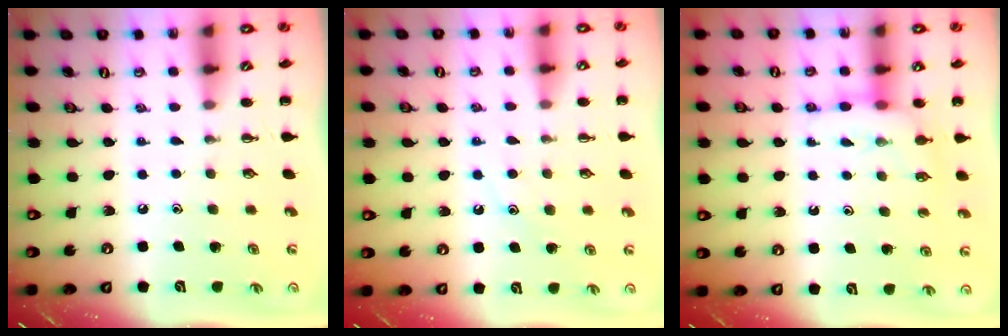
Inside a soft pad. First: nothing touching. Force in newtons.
{"total": 9.1, "press": 9.0, "slide": 1.4}
{"total": 8.1, "press": 8.0, "slide": 1.0}